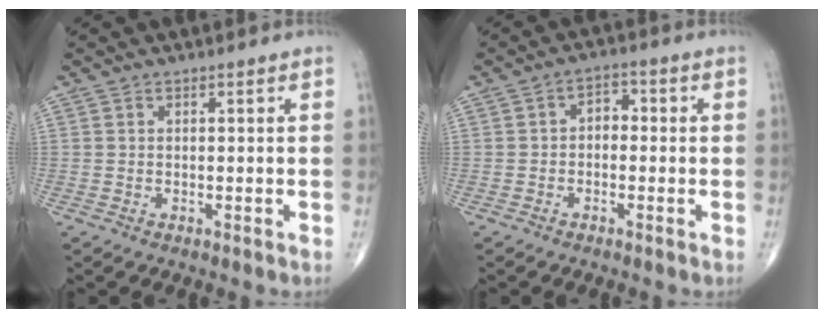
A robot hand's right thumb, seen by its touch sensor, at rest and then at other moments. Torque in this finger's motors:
{"motor_torque": [-0.14, 0.10, 0.35, -0.03, 0.06]}